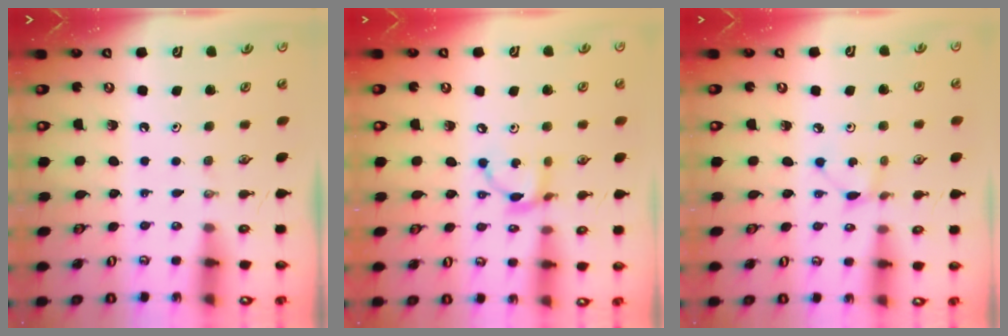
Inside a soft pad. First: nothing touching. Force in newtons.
{"total": 6.8, "press": 6.8, "slide": 0.2}
{"total": 2.5, "press": 2.4, "slide": 0.3}